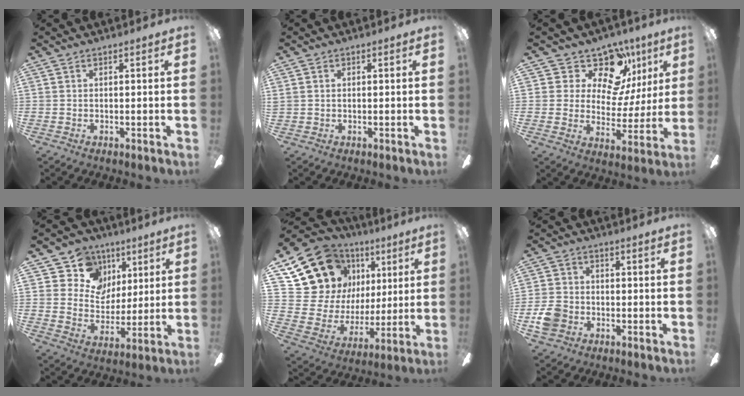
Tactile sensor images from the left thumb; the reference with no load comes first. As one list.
[{"total": 0.0}, {"total": 13.8, "force": [8.8, 8.7, 6.2], "torque": [-0.099, -0.050, 0.161]}, {"total": 12.2, "force": [6.4, 10.2, 2.2], "torque": [-0.048, -0.041, 0.127]}, {"total": 17.8, "force": [8.9, 14.4, 5.4], "torque": [-0.106, -0.052, 0.193]}, {"total": 6.5, "force": [-2.6, 5.2, 2.9], "torque": [-0.073, 0.019, -0.050]}]